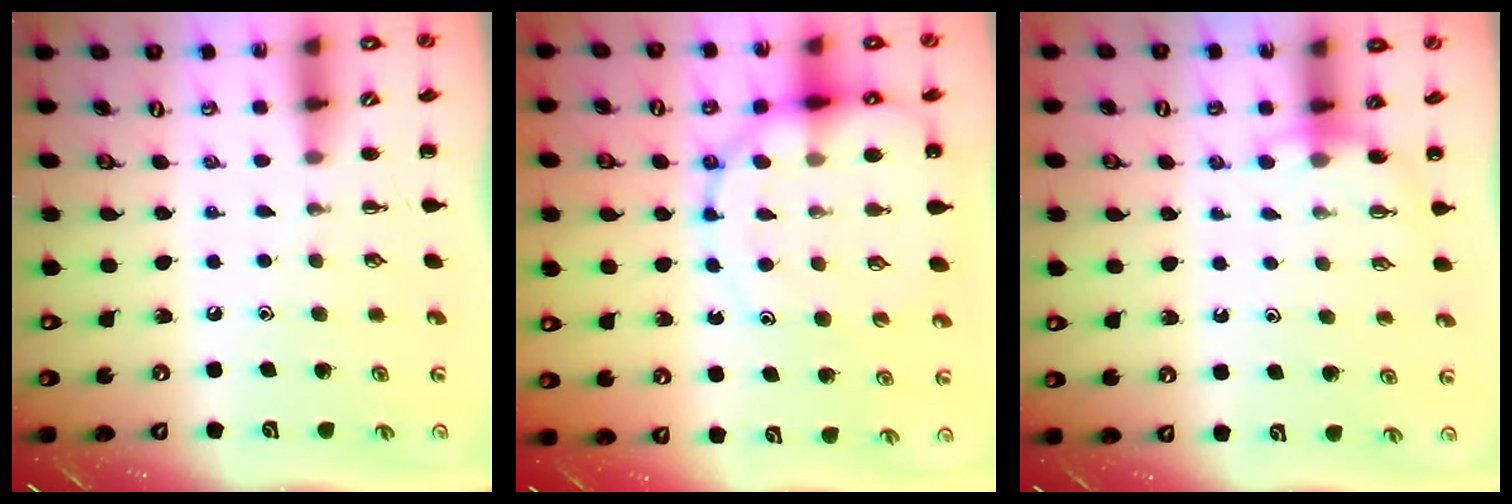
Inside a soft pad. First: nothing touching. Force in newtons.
{"total": 14.7, "press": 14.4, "slide": 2.9}
{"total": 4.2, "press": 4.0, "slide": 1.3}